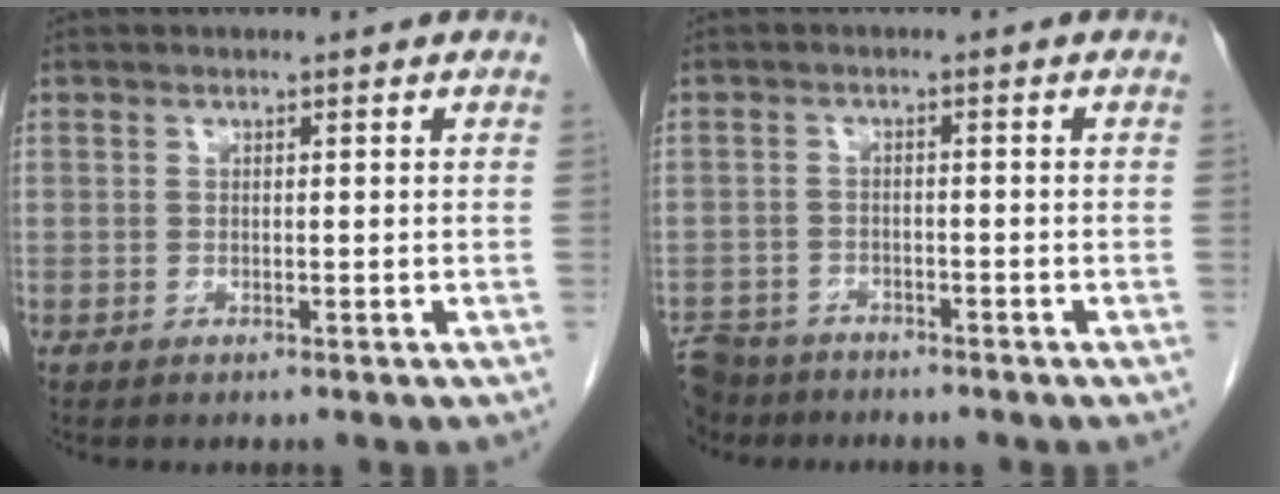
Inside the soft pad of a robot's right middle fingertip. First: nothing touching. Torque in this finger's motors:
{"motor_torque": [0.10, -0.01, 0.00, 0.01]}